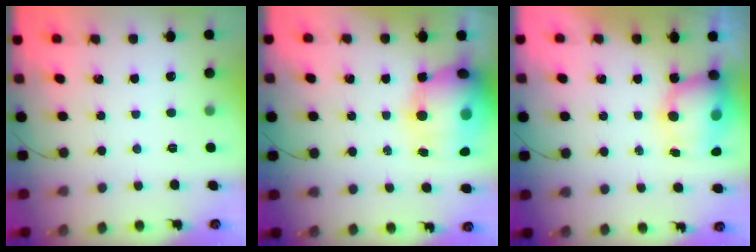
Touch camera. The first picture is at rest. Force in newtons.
{"total": 19.5, "press": 19.0, "slide": 4.5}
{"total": 10.2, "press": 10.1, "slide": 1.7}